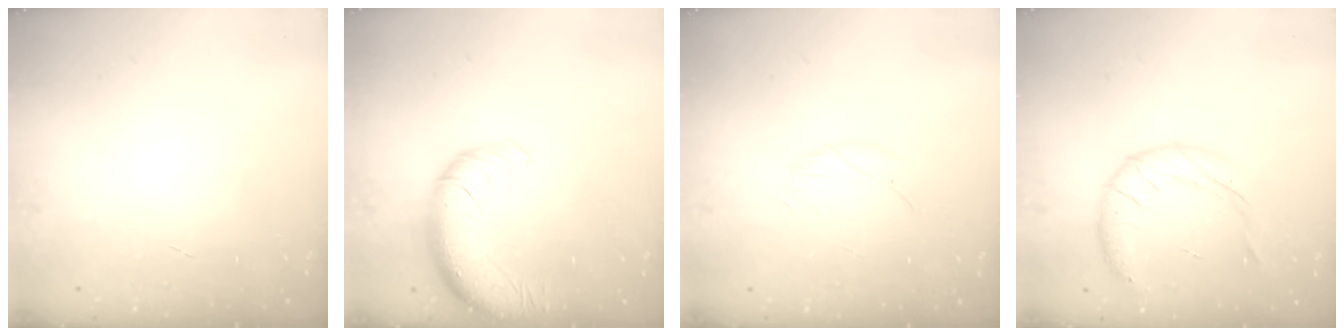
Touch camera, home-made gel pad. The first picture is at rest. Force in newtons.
{"total": 11.9, "press": 11.5, "slide": 3.1}
{"total": 4.3, "press": 4.2, "slide": 1.2}
{"total": 13.6, "press": 13.5, "slide": 1.5}